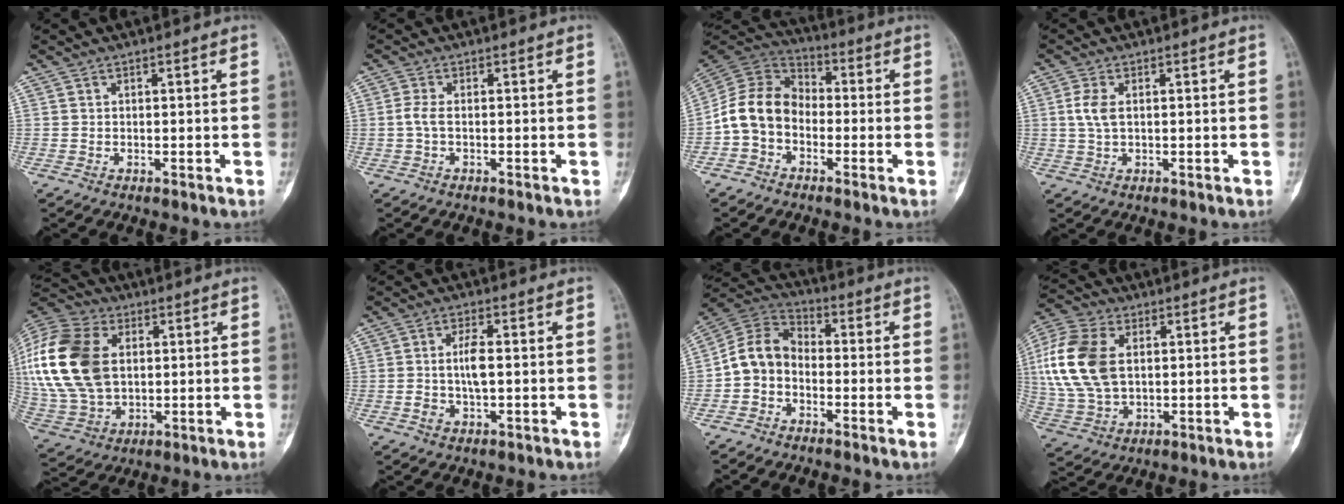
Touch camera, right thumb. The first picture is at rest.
{"total": 2.1, "force": [-0.4, 0.9, 1.8], "torque": [-0.043, 0.000, -0.012]}
{"total": 11.0, "force": [-2.6, 8.5, 6.5], "torque": [-0.111, 0.043, -0.065]}
{"total": 3.8, "force": [0.4, 2.0, 3.2], "torque": [-0.073, 0.003, 0.007]}
{"total": 27.4, "force": [4.8, 19.1, 19.1], "torque": [-0.438, 0.021, 0.099]}
{"total": 5.0, "force": [-0.2, 2.2, 4.5], "torque": [-0.086, 0.008, -0.004]}
{"total": 9.0, "force": [-2.0, 7.0, 5.2], "torque": [-0.089, 0.040, -0.057]}
{"total": 17.0, "force": [2.6, 11.0, 12.7], "torque": [-0.275, 0.006, 0.050]}